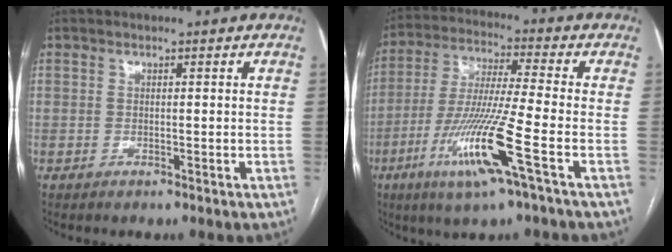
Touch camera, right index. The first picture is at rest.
{"total": 13.9, "force": [-5.6, -0.7, 12.7], "torque": [-0.260, -0.021, -0.109]}